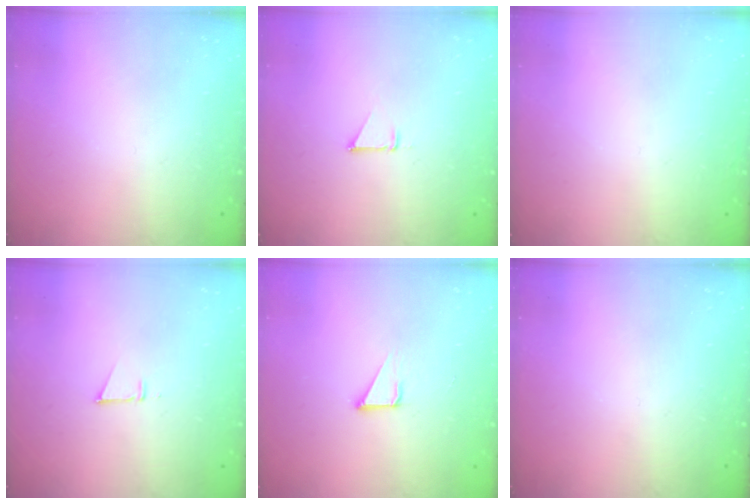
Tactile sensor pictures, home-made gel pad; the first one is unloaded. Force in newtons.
{"total": 2.5, "press": 2.5, "slide": 0.1}
{"total": 1.6, "press": 1.6, "slide": 0.1}
{"total": 4.3, "press": 4.2, "slide": 0.7}
{"total": 3.2, "press": 3.2, "slide": 0.2}
{"total": 0.0}